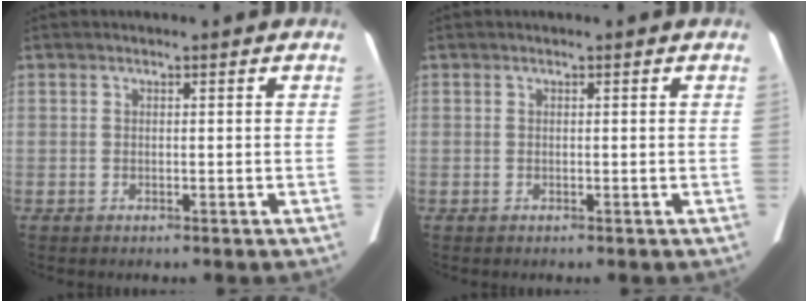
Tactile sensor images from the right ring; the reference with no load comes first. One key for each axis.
{"total": 0.0}